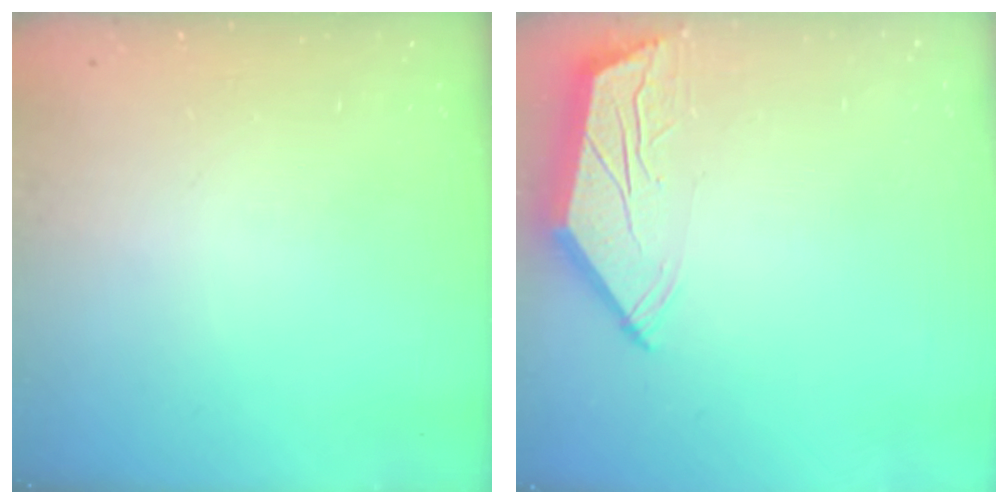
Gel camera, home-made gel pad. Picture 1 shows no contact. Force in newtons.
{"total": 5.1, "press": 5.0, "slide": 0.5}